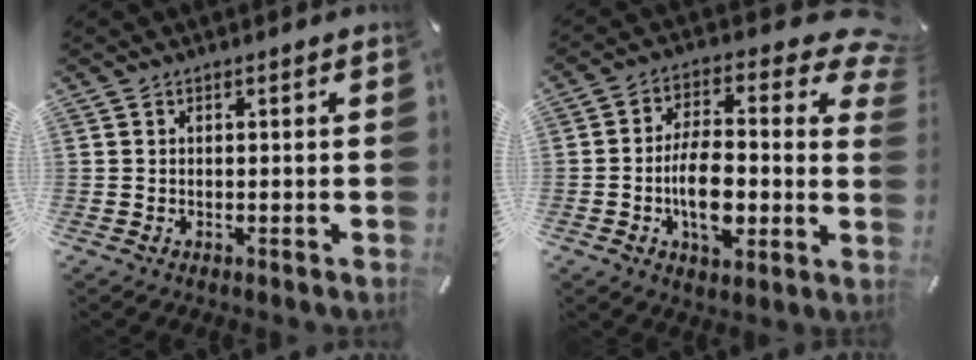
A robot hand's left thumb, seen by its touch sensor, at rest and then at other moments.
{"total": 15.2, "force": [-1.2, 9.1, 12.1], "torque": [-0.190, -0.014, -0.026]}